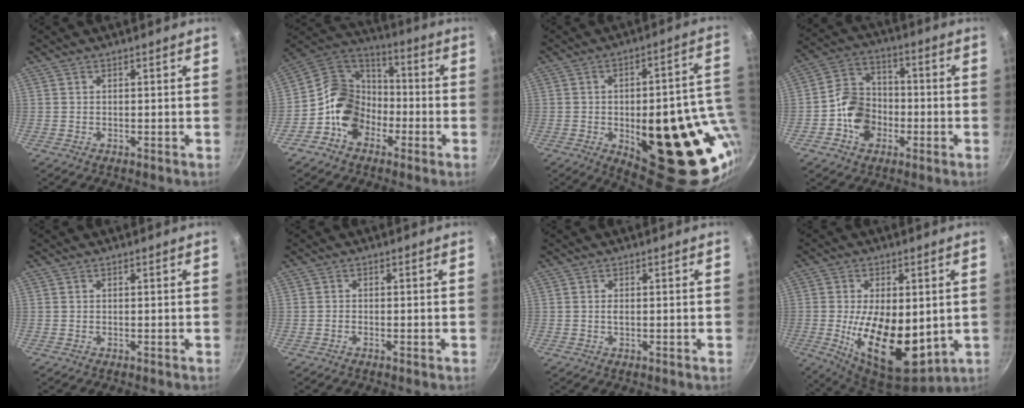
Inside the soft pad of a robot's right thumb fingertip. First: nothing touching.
{"total": 14.0, "force": [-4.9, 11.2, 6.7], "torque": [-0.072, 0.056, -0.106]}
{"total": 28.9, "force": [-5.1, 12.6, 25.6], "torque": [-0.269, 0.001, -0.048]}
{"total": 10.9, "force": [-3.0, 8.8, 5.7], "torque": [-0.073, 0.031, -0.066]}
{"total": 0.0}
{"total": 0.6, "force": [-0.4, 0.2, 0.5], "torque": [-0.013, 0.004, -0.012]}
{"total": 0.8, "force": [0.0, 0.3, 0.7], "torque": [-0.017, -0.001, 0.000]}
{"total": 18.1, "force": [-1.3, 9.7, 15.3], "torque": [-0.243, -0.024, -0.006]}